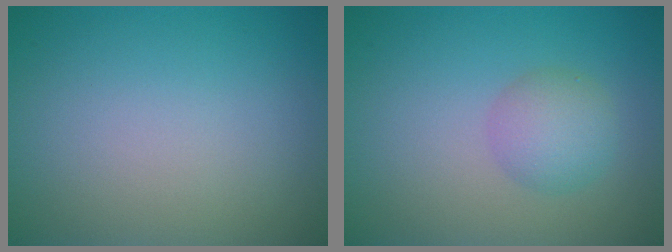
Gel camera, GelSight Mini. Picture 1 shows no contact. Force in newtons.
{"total": 2.9, "press": 2.9, "slide": 0.1}